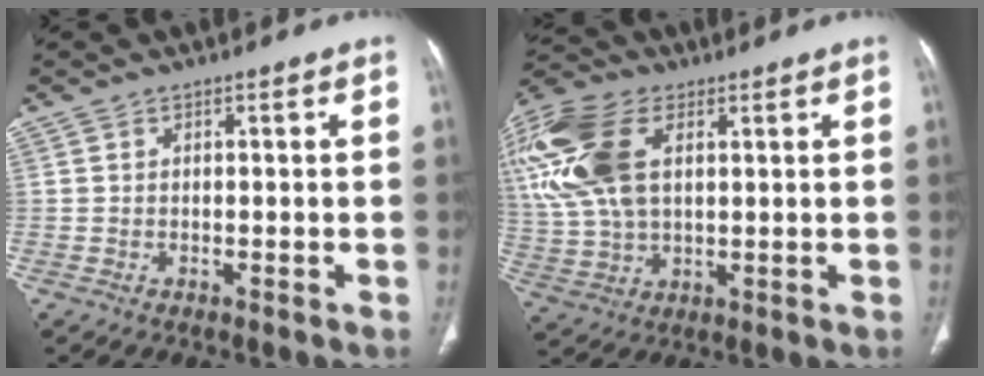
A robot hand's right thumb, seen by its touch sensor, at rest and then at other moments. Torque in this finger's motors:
{"motor_torque": [2.02, 2.49, 1.63, 0.42, 0.29]}